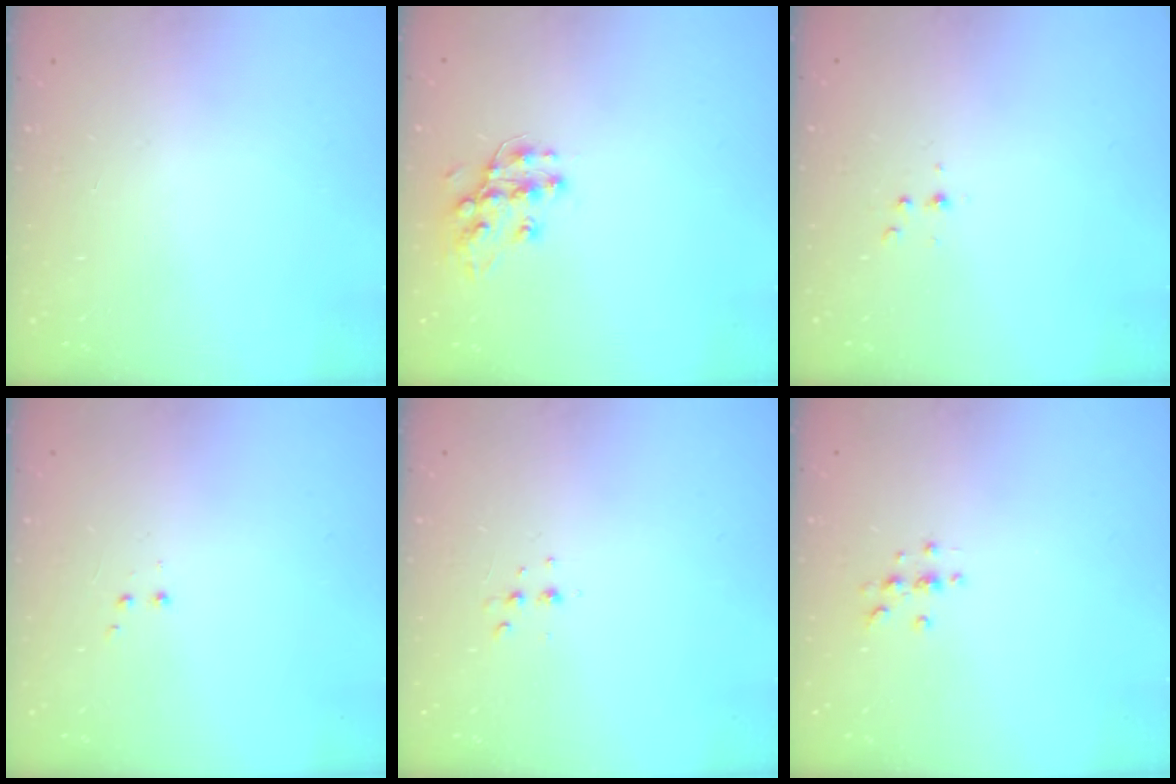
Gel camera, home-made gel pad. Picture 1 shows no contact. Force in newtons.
{"total": 11.3, "press": 11.3, "slide": 0.2}
{"total": 3.1, "press": 2.7, "slide": 1.6}
{"total": 2.0, "press": 1.8, "slide": 0.9}
{"total": 3.5, "press": 3.4, "slide": 0.5}
{"total": 3.0, "press": 3.0, "slide": 0.4}